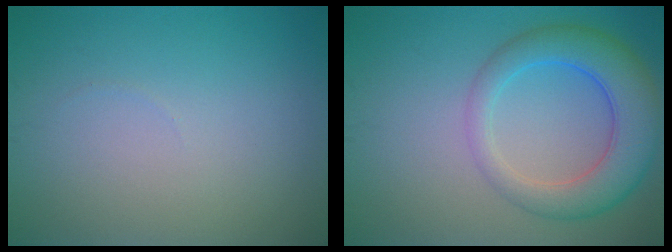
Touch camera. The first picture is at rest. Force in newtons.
{"total": 6.4, "press": 6.4, "slide": 0.3}